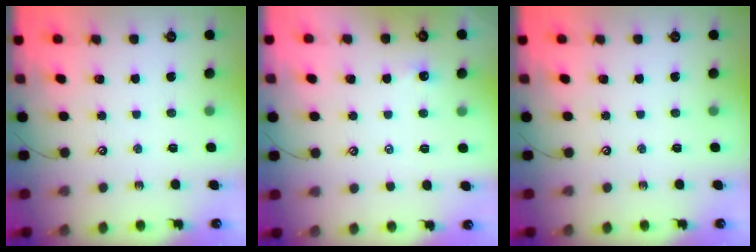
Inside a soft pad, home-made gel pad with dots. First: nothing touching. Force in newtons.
{"total": 2.4, "press": 2.3, "slide": 0.3}
{"total": 0.0}